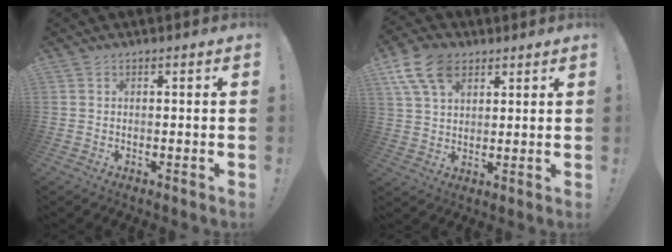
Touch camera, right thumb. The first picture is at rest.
{"total": 12.2, "force": [6.3, 7.8, 7.1], "torque": [-0.137, -0.011, 0.121]}